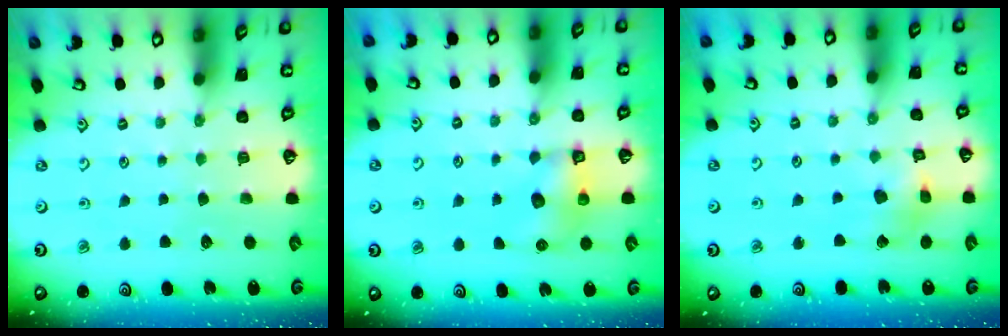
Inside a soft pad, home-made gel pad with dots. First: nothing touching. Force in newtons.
{"total": 7.2, "press": 7.2, "slide": 0.2}
{"total": 8.4, "press": 8.4, "slide": 1.0}